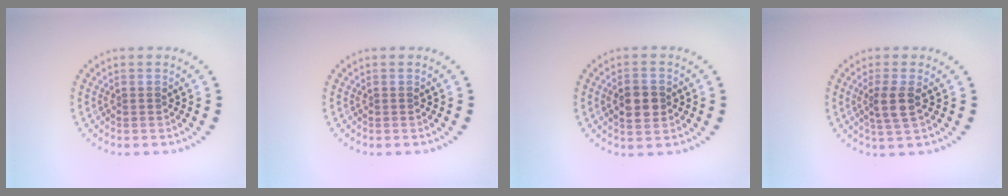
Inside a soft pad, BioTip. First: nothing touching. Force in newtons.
{"total": 0.0}
{"total": 3.4, "press": 3.4, "slide": 0.1}
{"total": 2.3, "press": 2.1, "slide": 1.1}